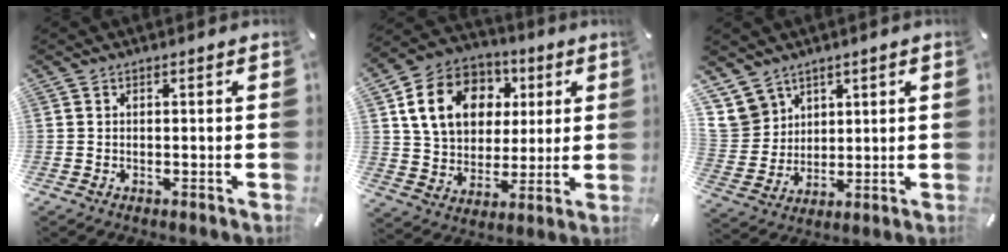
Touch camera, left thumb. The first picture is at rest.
{"total": 15.5, "force": [4.6, 12.7, 7.7], "torque": [-0.147, 0.000, 0.086]}
{"total": 9.4, "force": [5.5, 7.6, 0.9], "torque": [-0.048, -0.031, 0.110]}